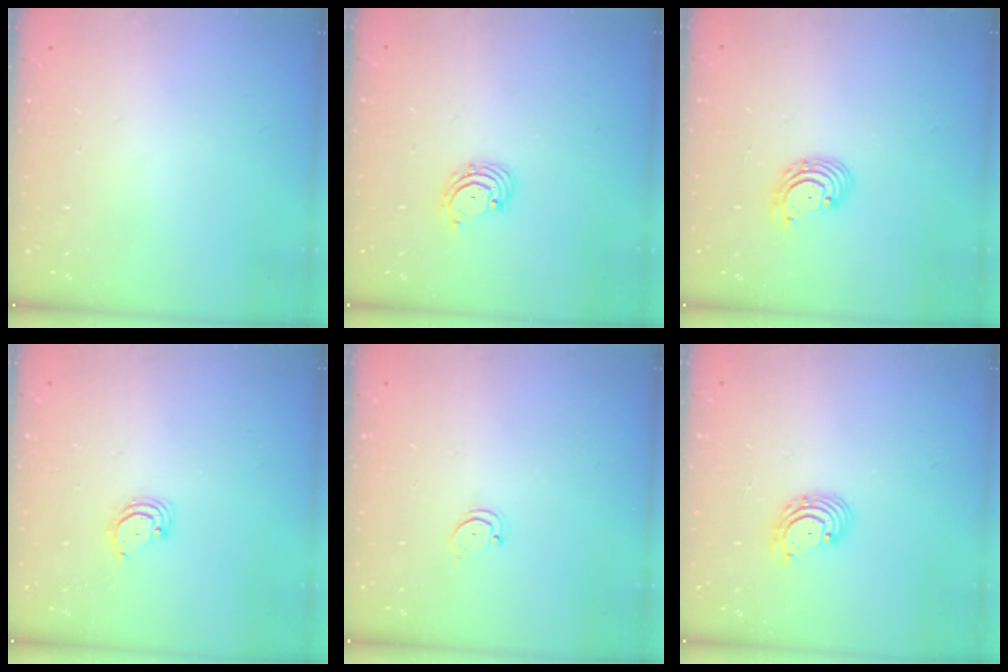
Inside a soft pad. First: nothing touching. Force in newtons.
{"total": 2.6, "press": 2.5, "slide": 0.6}
{"total": 2.7, "press": 2.7, "slide": 0.3}
{"total": 2.8, "press": 2.8, "slide": 0.2}
{"total": 1.5, "press": 1.5, "slide": 0.3}
{"total": 2.7, "press": 2.7, "slide": 0.3}